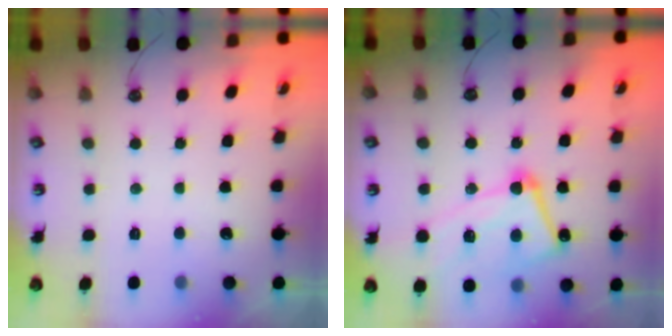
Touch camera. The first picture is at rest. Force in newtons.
{"total": 14.6, "press": 14.6, "slide": 1.3}